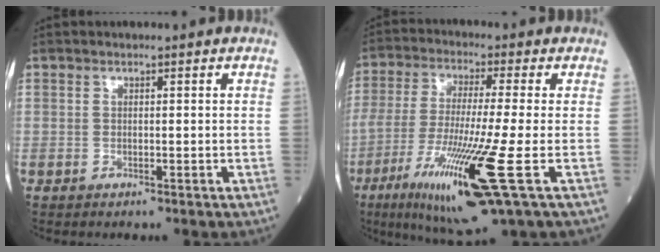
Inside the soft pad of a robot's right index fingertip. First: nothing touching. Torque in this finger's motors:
{"motor_torque": [2.09, -0.06, 1.06, 0.21]}